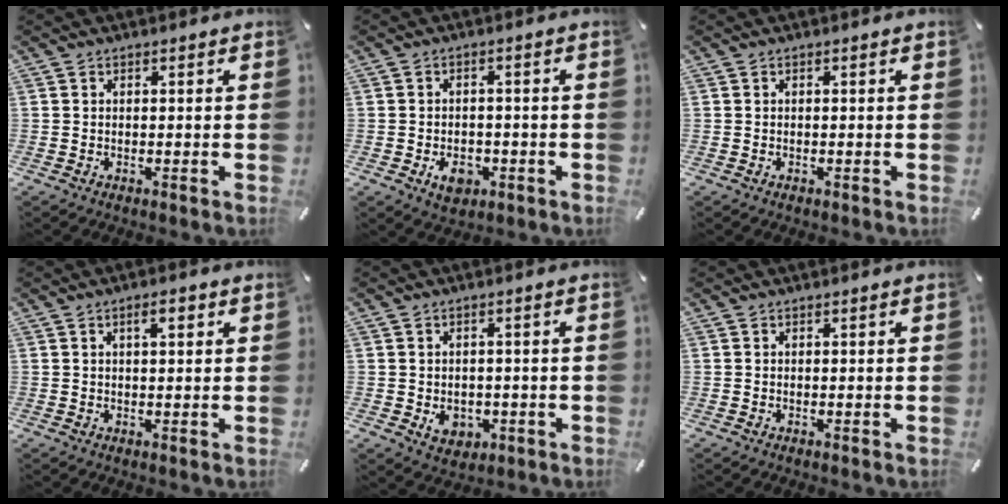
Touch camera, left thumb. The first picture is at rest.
{"total": 5.7, "force": [-2.2, 4.0, 3.3], "torque": [-0.056, 0.006, -0.039]}
{"total": 0.0}
{"total": 3.3, "force": [1.3, 1.2, 2.8], "torque": [-0.042, 0.002, 0.016]}
{"total": 4.9, "force": [-1.0, 4.2, 2.3], "torque": [-0.021, -0.003, -0.019]}
{"total": 0.0}